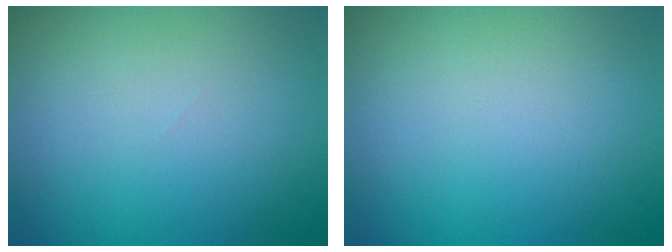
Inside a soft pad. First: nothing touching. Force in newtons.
{"total": 0.0}